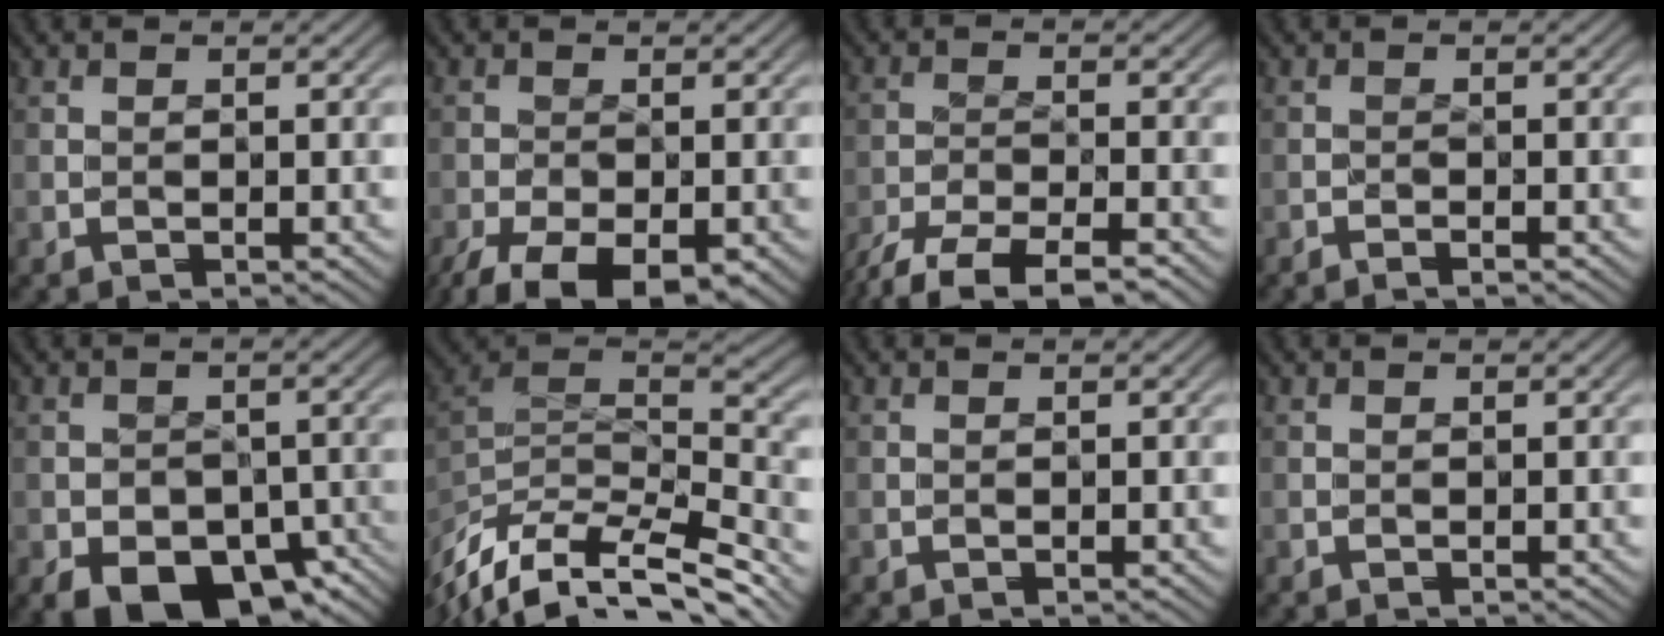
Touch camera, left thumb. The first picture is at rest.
{"total": 10.2, "force": [-6.5, 4.3, 6.6], "torque": [-0.120, -0.039, -0.095]}
{"total": 7.2, "force": [-5.9, 1.6, 3.8], "torque": [-0.071, -0.010, -0.106]}
{"total": 1.1, "force": [-1.0, -0.5, 0.3], "torque": [-0.012, 0.000, -0.018]}
{"total": 10.1, "force": [-6.1, 5.9, 5.5], "torque": [-0.084, -0.024, -0.084]}
{"total": 11.4, "force": [-7.2, 4.7, 7.5], "torque": [-0.185, 0.011, -0.112]}
{"total": 0.0}
{"total": 0.0}